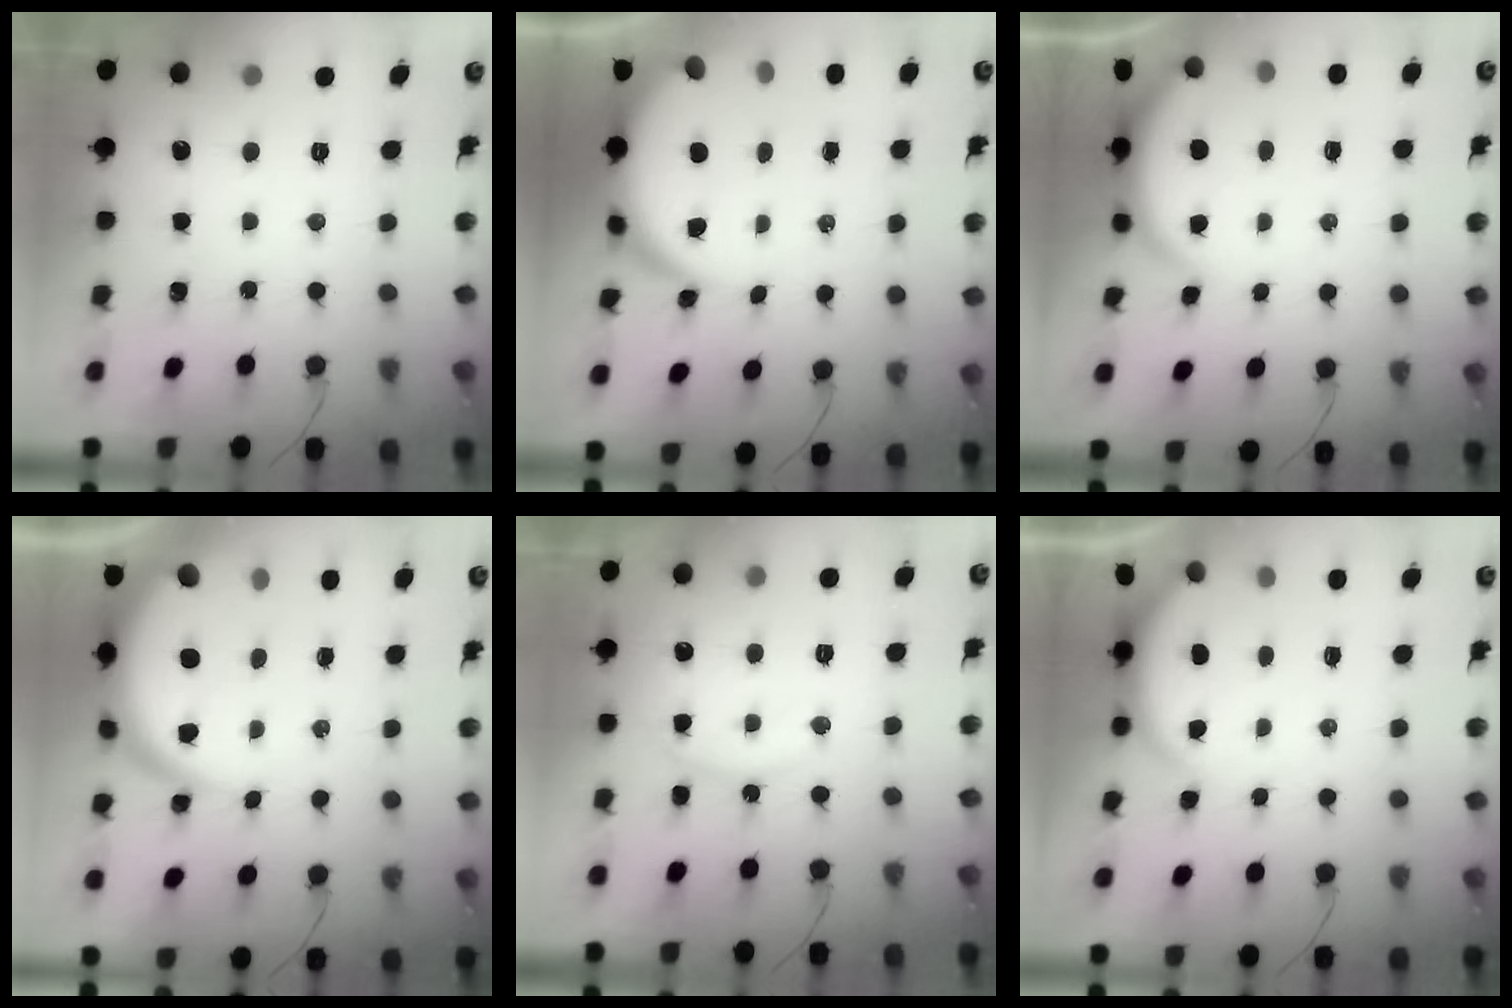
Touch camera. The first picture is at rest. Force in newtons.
{"total": 7.7, "press": 7.6, "slide": 1.1}
{"total": 3.7, "press": 3.7, "slide": 0.3}
{"total": 8.0, "press": 8.0, "slide": 0.4}
{"total": 11.9, "press": 11.9, "slide": 0.8}
{"total": 2.3, "press": 2.2, "slide": 0.5}